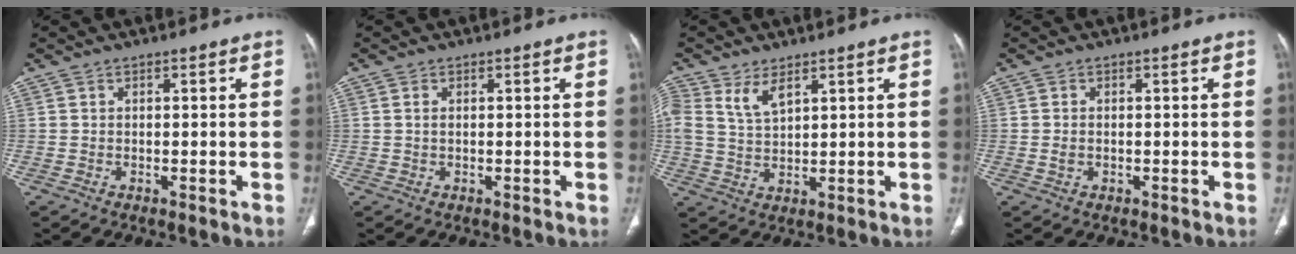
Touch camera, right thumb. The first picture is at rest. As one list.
[{"total": 0.8, "force": [0.2, 0.4, 0.6], "torque": [-0.017, 0.004, 0.006]}, {"total": 5.7, "force": [3.2, 2.8, 3.8], "torque": [-0.072, -0.008, 0.073]}, {"total": 1.3, "force": [-0.2, 0.9, 0.9], "torque": [-0.023, 0.001, -0.003]}]